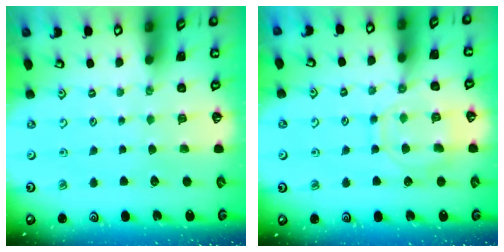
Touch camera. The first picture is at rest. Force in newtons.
{"total": 11.7, "press": 11.6, "slide": 1.2}